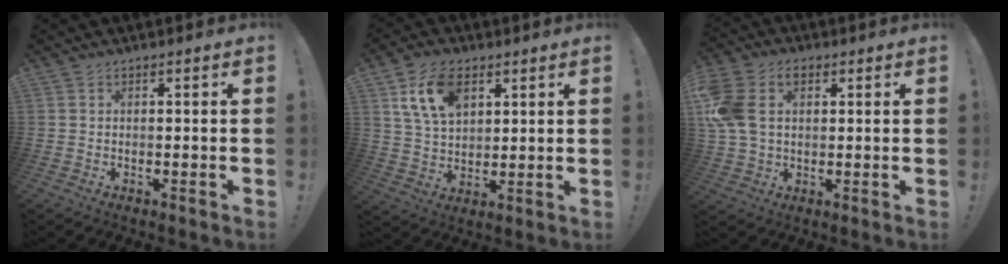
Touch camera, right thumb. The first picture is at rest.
{"total": 12.9, "force": [6.2, 7.8, 8.2], "torque": [-0.146, -0.007, 0.116]}
{"total": 12.0, "force": [3.4, 8.1, 8.2], "torque": [-0.171, -0.006, 0.065]}